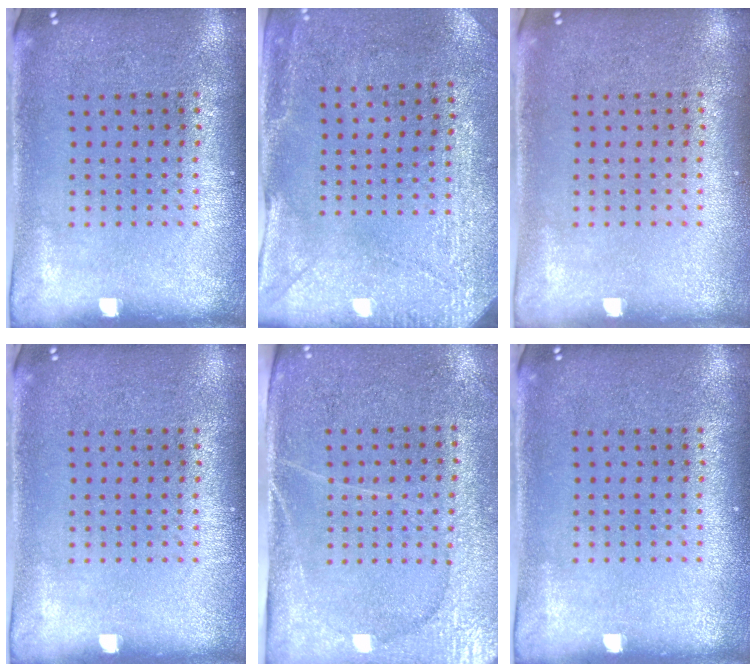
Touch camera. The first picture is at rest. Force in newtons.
{"total": 3.0, "press": 2.6, "slide": 1.4}
{"total": 0.0}
{"total": 0.0}
{"total": 3.0, "press": 2.8, "slide": 1.1}
{"total": 0.0}